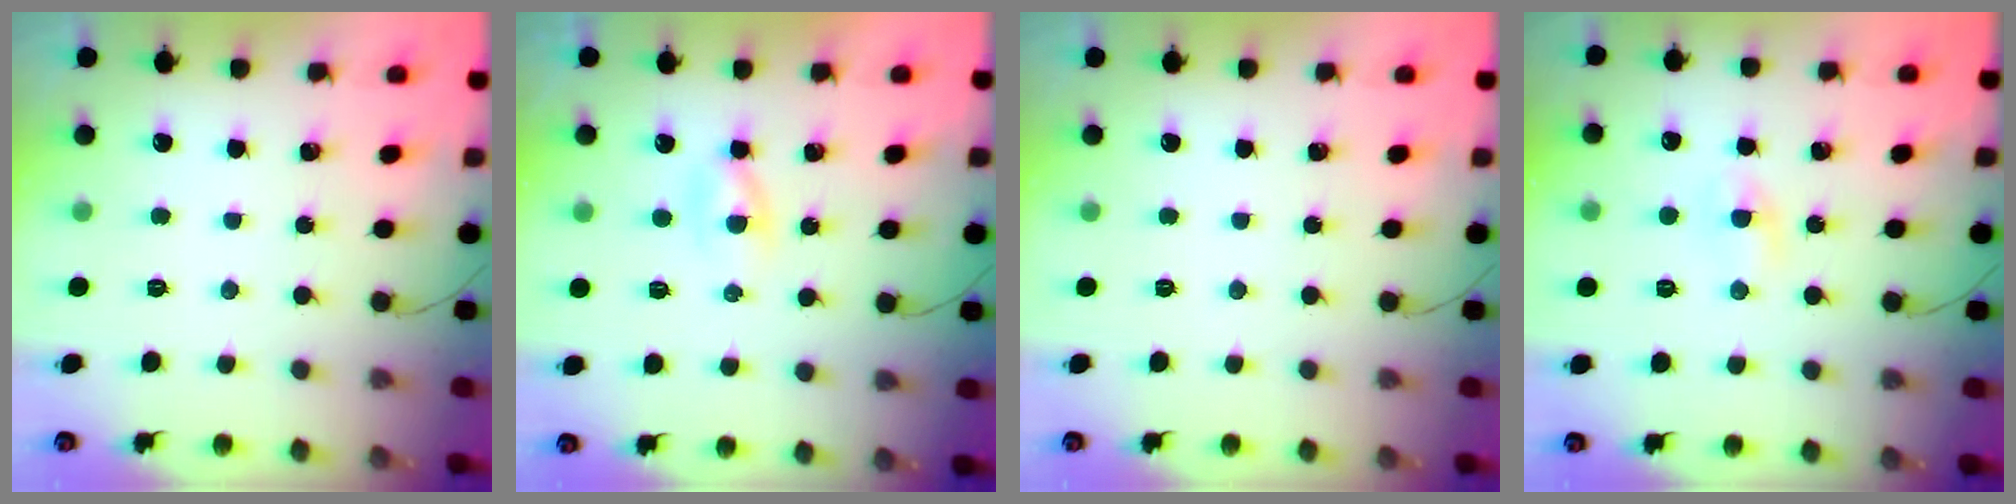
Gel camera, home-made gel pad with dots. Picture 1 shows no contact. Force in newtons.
{"total": 2.3, "press": 2.1, "slide": 0.9}
{"total": 0.0}
{"total": 1.8, "press": 1.5, "slide": 0.9}